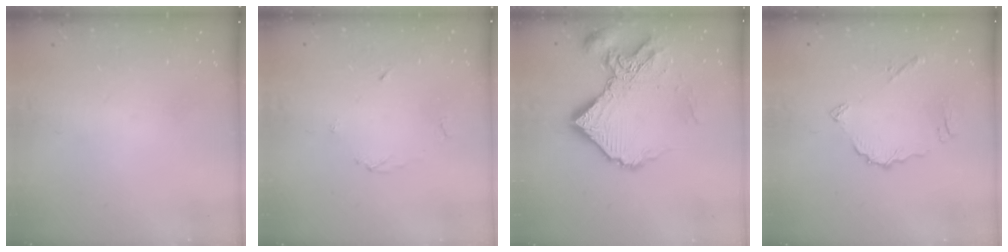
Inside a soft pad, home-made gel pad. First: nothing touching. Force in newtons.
{"total": 4.0, "press": 4.0, "slide": 0.5}
{"total": 15.1, "press": 15.1, "slide": 1.4}
{"total": 7.4, "press": 7.4, "slide": 0.1}